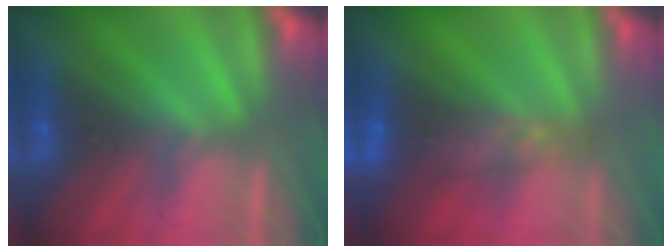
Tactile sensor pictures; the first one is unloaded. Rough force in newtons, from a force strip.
{"total": 5.6}